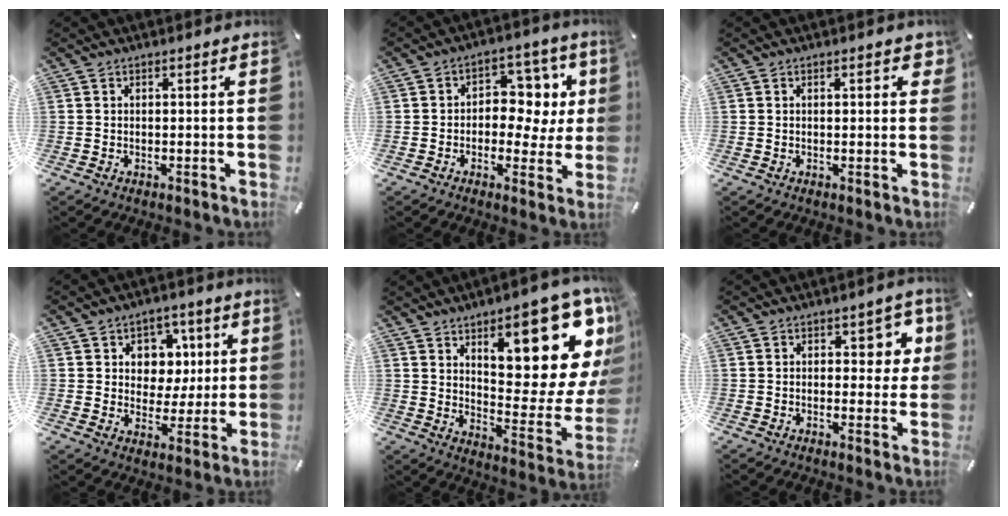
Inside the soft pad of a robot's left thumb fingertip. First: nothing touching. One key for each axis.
{"total": 9.4, "fx": 1.4, "fy": 7.1, "fz": 6.1, "tx": -0.072, "ty": -0.016, "tz": 0.021}
{"total": 2.6, "fx": 0.7, "fy": 1.0, "fz": 2.3, "tx": -0.031, "ty": -0.001, "tz": 0.006}
{"total": 8.5, "fx": 2.1, "fy": 8.0, "fz": 2.0, "tx": -0.026, "ty": -0.016, "tz": 0.036}
{"total": 22.7, "fx": 12.1, "fy": 8.6, "fz": 17.1, "tx": -0.210, "ty": -0.101, "tz": 0.200}
{"total": 6.7, "fx": 1.8, "fy": 4.0, "fz": 5.1, "tx": -0.046, "ty": -0.006, "tz": 0.022}